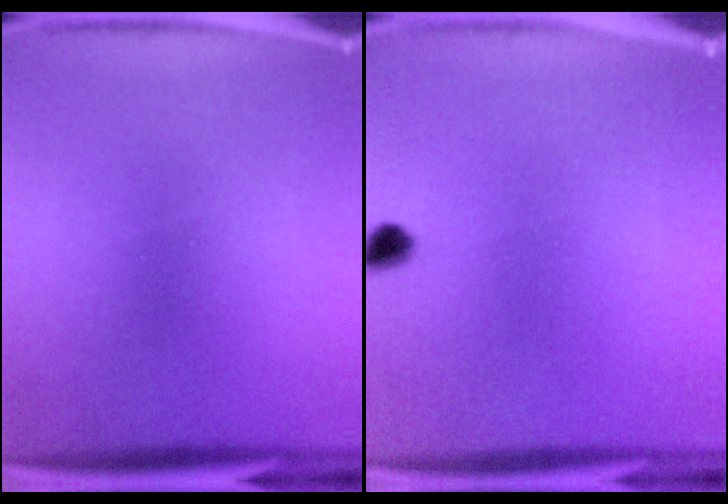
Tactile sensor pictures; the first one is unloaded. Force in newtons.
{"total": 2.4}